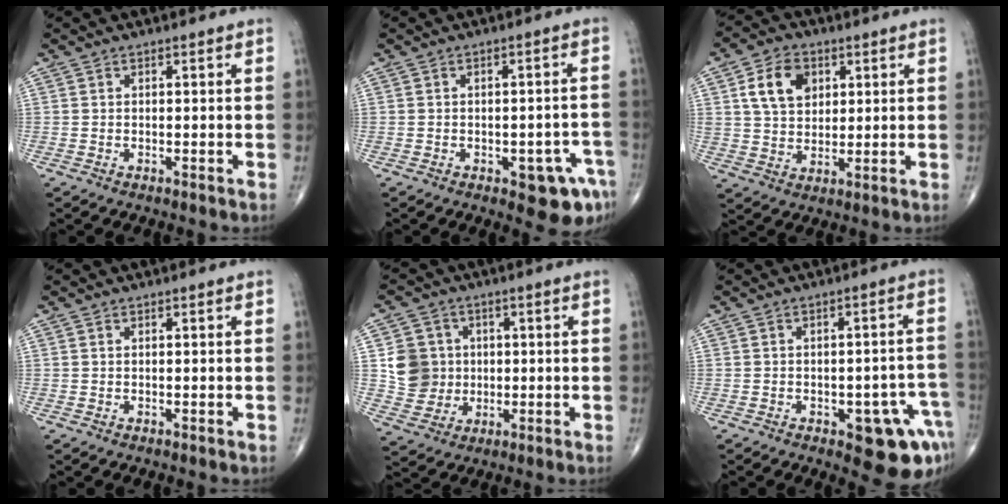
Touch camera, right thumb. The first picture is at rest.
{"total": 7.7, "force": [-3.9, 3.1, 5.9], "torque": [-0.049, 0.019, -0.042]}
{"total": 9.6, "force": [3.4, 6.9, 5.8], "torque": [-0.080, -0.007, 0.062]}
{"total": 0.0}
{"total": 8.6, "force": [0.7, 8.1, 2.6], "torque": [-0.019, 0.000, 0.014]}
{"total": 11.4, "force": [-5.2, 4.8, 8.9], "torque": [-0.069, 0.030, -0.057]}